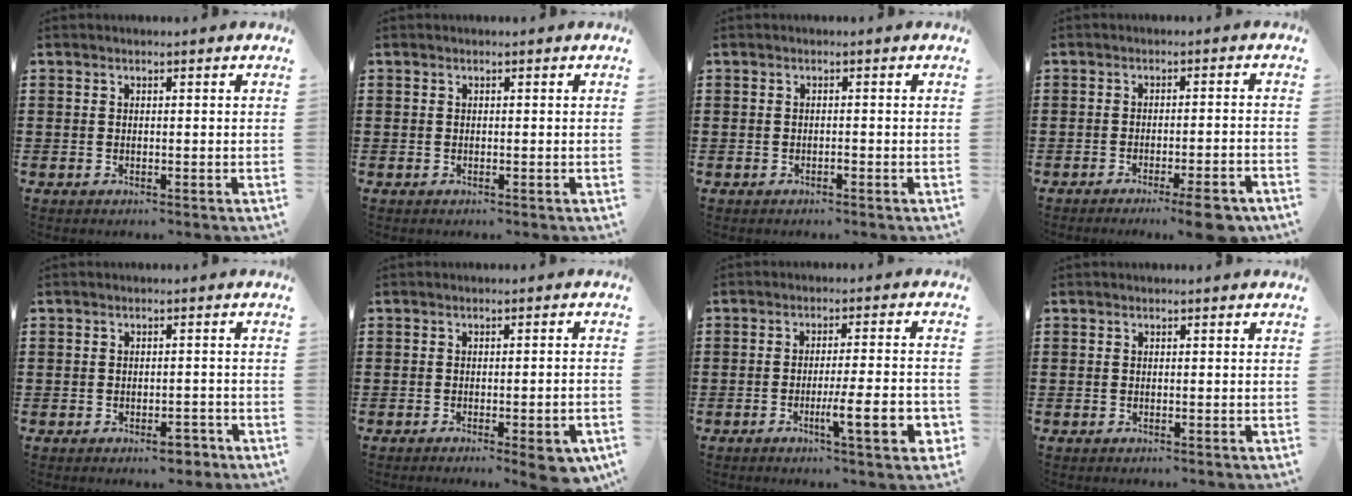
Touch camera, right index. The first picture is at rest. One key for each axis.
{"total": 0.0}
{"total": 0.6, "fx": -0.5, "fy": 0.1, "fz": 0.4, "tx": -0.008, "ty": -0.003, "tz": -0.009}
{"total": 5.1, "fx": -3.9, "fy": 0.0, "fz": 3.4, "tx": -0.052, "ty": -0.009, "tz": -0.066}
{"total": 2.6, "fx": -2.1, "fy": 1.2, "fz": 1.0, "tx": -0.020, "ty": 0.002, "tz": -0.040}
{"total": 3.9, "fx": -2.2, "fy": 0.3, "fz": 3.2, "tx": -0.049, "ty": -0.007, "tz": -0.033}
{"total": 9.4, "fx": -3.1, "fy": 1.2, "fz": 8.8, "tx": -0.131, "ty": -0.008, "tz": -0.049}
{"total": 0.0}